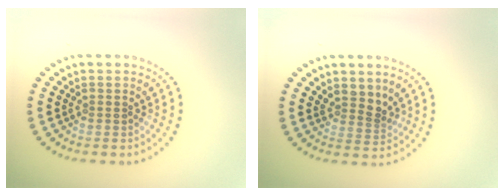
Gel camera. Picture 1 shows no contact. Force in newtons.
{"total": 2.0, "press": 1.4, "slide": 1.4}